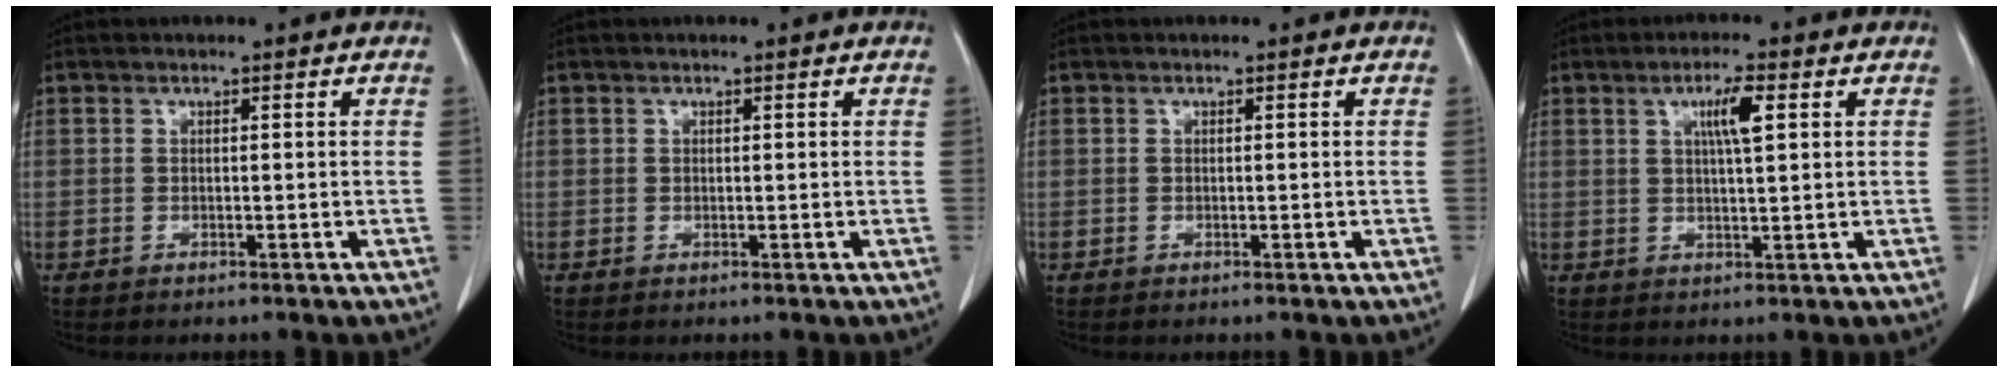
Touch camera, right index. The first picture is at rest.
{"total": 0.0}
{"total": 0.0}
{"total": 4.7, "force": [1.7, 0.4, 4.3], "torque": [-0.077, 0.001, 0.029]}